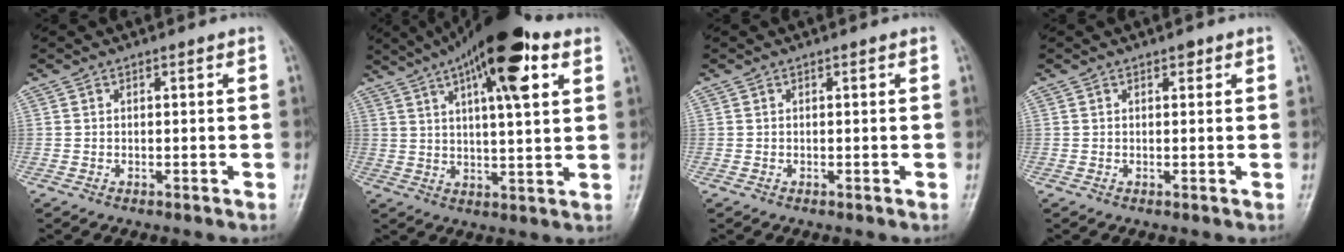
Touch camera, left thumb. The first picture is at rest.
{"total": 18.1, "force": [8.8, 5.4, 14.9], "torque": [-0.217, -0.010, 0.136]}
{"total": 0.0}
{"total": 1.0, "force": [0.6, 0.5, 0.5], "torque": [-0.001, -0.002, 0.007]}